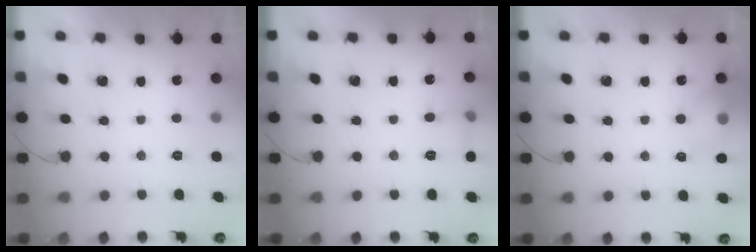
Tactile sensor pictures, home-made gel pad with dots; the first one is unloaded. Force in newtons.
{"total": 5.2, "press": 4.9, "slide": 1.7}
{"total": 9.6, "press": 9.4, "slide": 1.8}